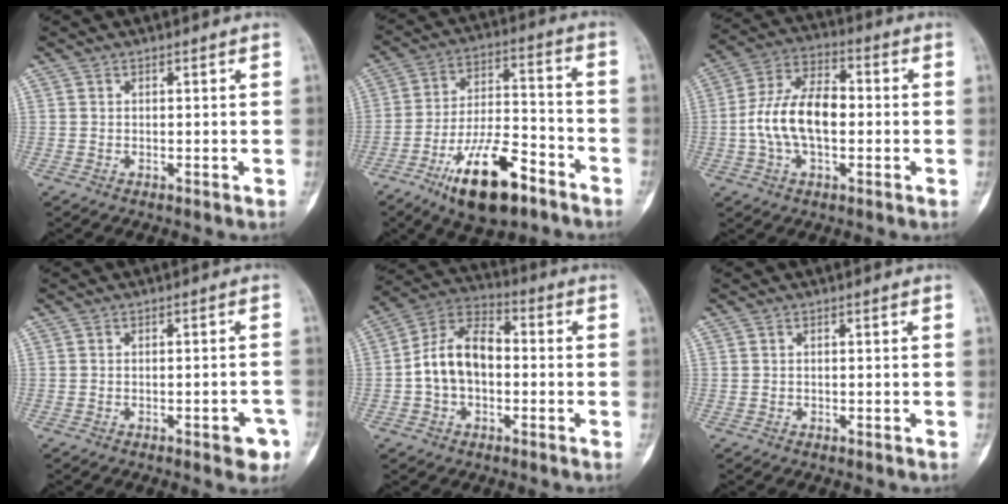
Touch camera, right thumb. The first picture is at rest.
{"total": 17.2, "force": [-10.0, 6.7, 12.3], "torque": [-0.200, 0.065, -0.167]}
{"total": 13.4, "force": [-1.0, 7.6, 11.0], "torque": [-0.202, 0.033, -0.024]}
{"total": 4.3, "force": [-2.2, 1.6, 3.4], "torque": [-0.027, 0.014, -0.023]}
{"total": 12.0, "force": [-0.9, 8.0, 8.9], "torque": [-0.148, 0.040, -0.029]}
{"total": 0.0}